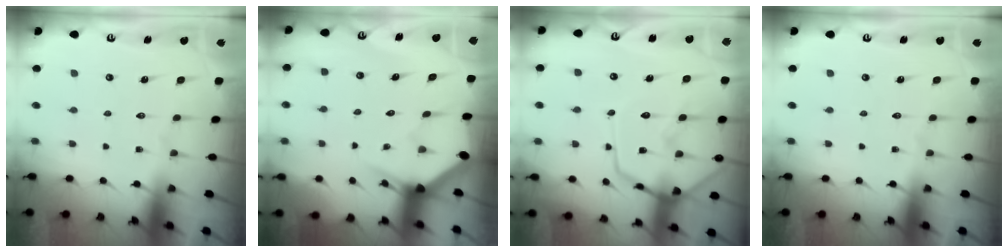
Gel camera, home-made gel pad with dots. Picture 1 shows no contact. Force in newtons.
{"total": 3.2, "press": 3.2, "slide": 0.1}
{"total": 15.7, "press": 15.6, "slide": 1.4}
{"total": 0.0}